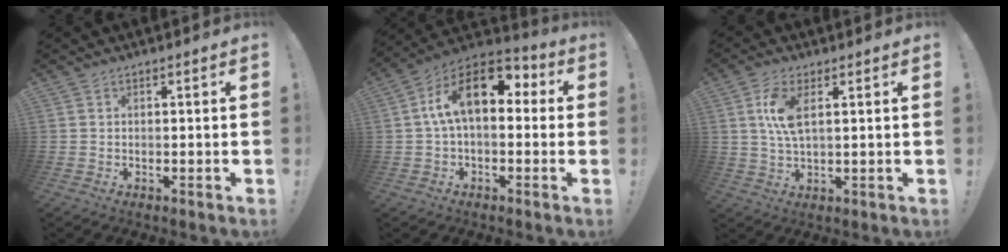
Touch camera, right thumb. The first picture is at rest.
{"total": 16.1, "force": [4.2, 8.6, 12.9], "torque": [-0.225, 0.001, 0.073]}
{"total": 8.2, "force": [2.6, 3.3, 7.1], "torque": [-0.137, -0.008, 0.042]}